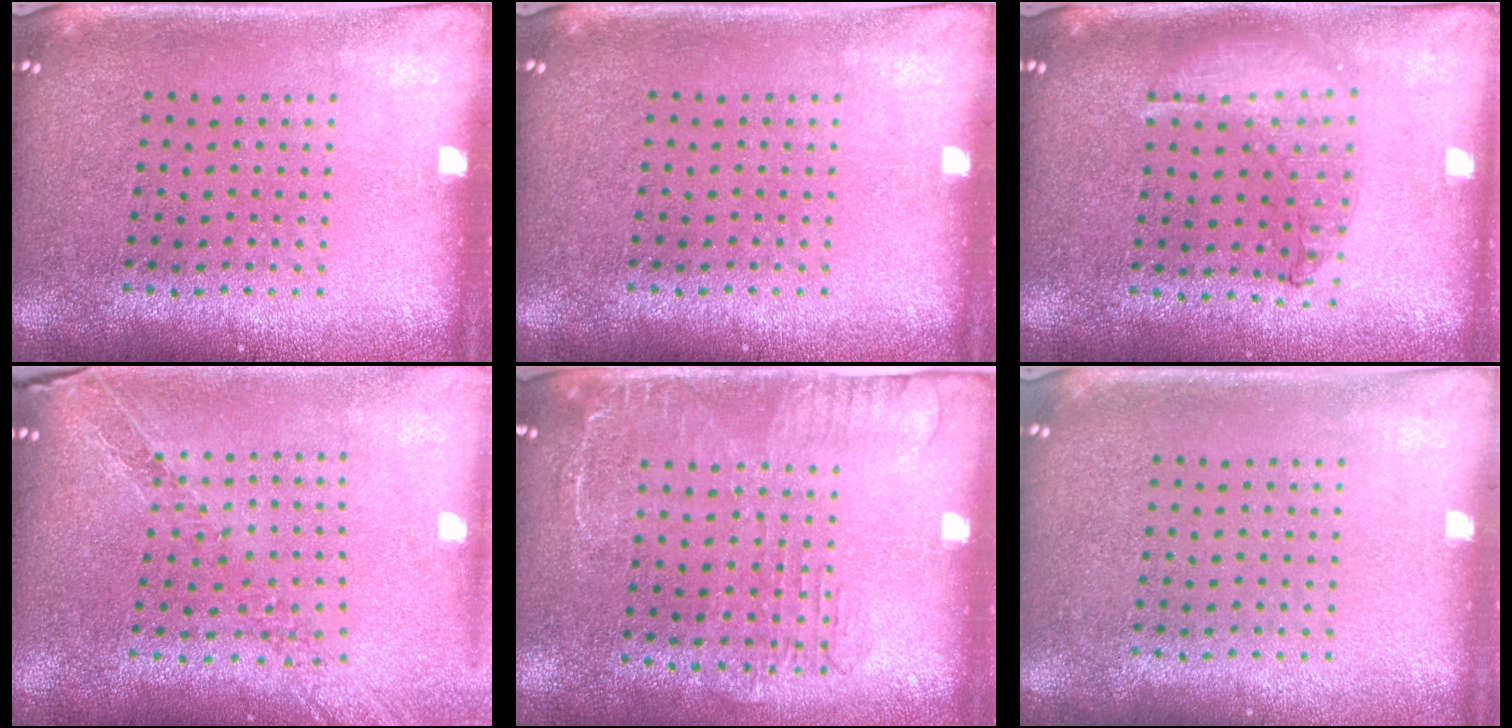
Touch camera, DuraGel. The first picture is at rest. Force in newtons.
{"total": 0.0}
{"total": 1.0, "press": 1.0, "slide": 0.3}
{"total": 1.2, "press": 1.2, "slide": 0.2}
{"total": 1.6, "press": 1.2, "slide": 1.1}
{"total": 0.0}